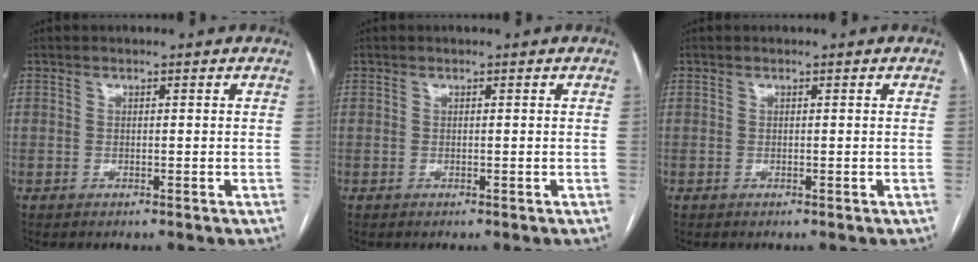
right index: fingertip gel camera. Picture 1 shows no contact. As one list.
[{"total": 0.0}, {"total": 0.0}]